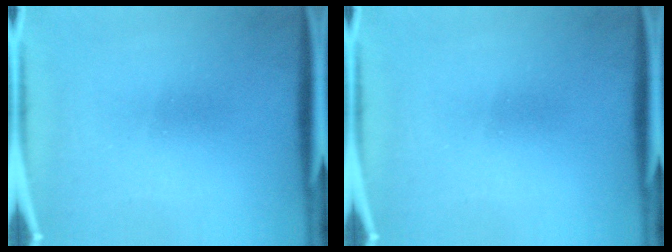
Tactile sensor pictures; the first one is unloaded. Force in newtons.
{"total": 0.0}